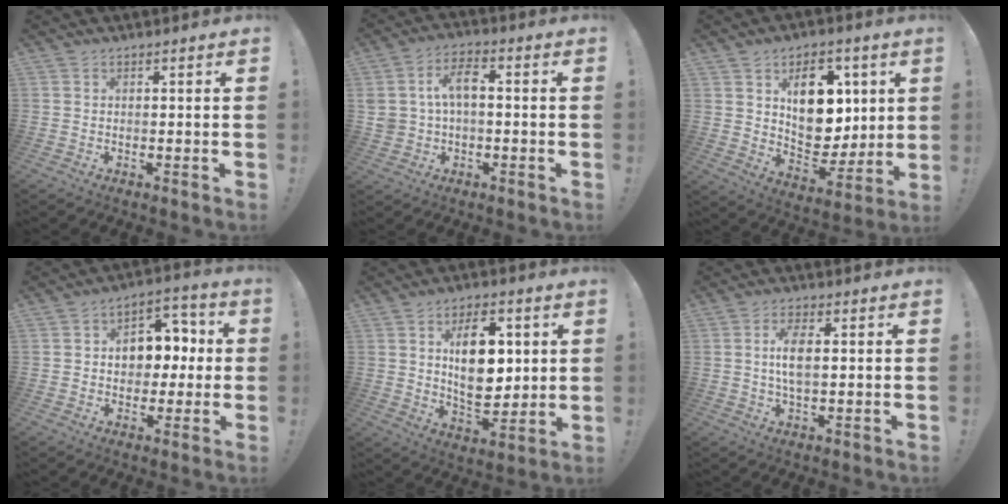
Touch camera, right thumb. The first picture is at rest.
{"total": 7.9, "force": [0.7, 5.3, 5.9], "torque": [-0.104, 0.007, 0.014]}
{"total": 15.7, "force": [6.0, 10.7, 9.9], "torque": [-0.127, -0.036, 0.112]}
{"total": 10.1, "force": [0.5, 8.4, 5.5], "torque": [-0.072, 0.006, 0.018]}
{"total": 15.3, "force": [3.9, 9.2, 11.6], "torque": [-0.178, -0.011, 0.067]}
{"total": 6.9, "force": [1.1, 3.0, 6.2], "torque": [-0.115, -0.004, 0.013]}